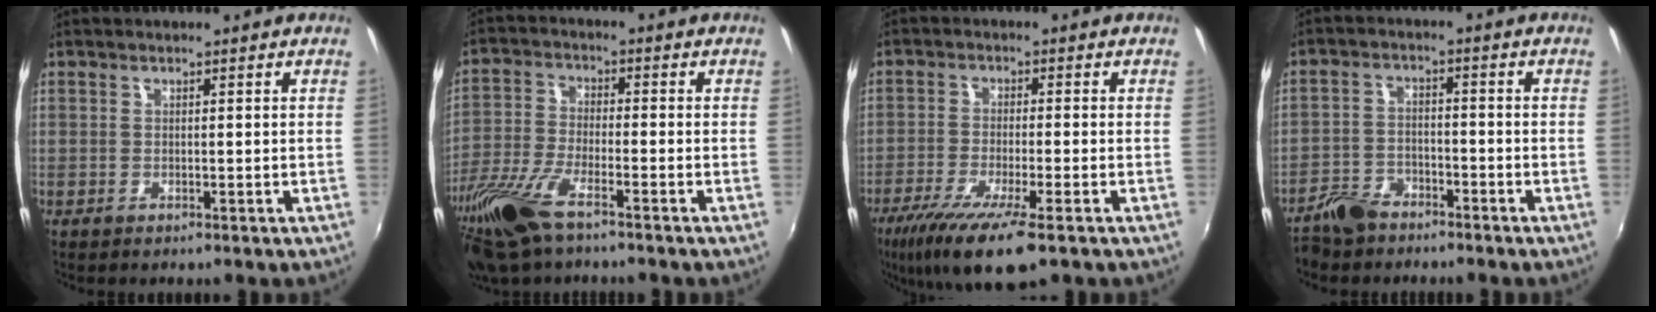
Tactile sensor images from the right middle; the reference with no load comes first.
{"total": 13.6, "force": [-9.3, 3.8, 9.2], "torque": [-0.210, -0.035, -0.189]}
{"total": 11.7, "force": [-7.5, 1.4, 9.0], "torque": [-0.188, -0.046, -0.132]}
{"total": 6.3, "force": [-5.0, 3.3, 1.9], "torque": [-0.056, 0.009, -0.089]}